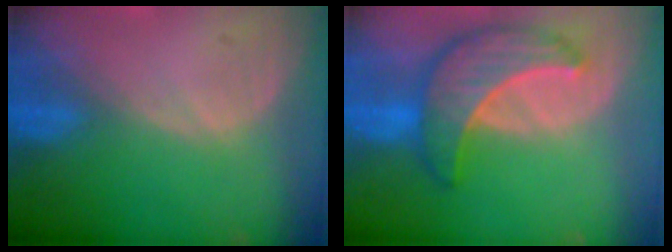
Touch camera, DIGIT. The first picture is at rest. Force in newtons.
{"total": 8.8, "press": 8.7, "slide": 0.6}